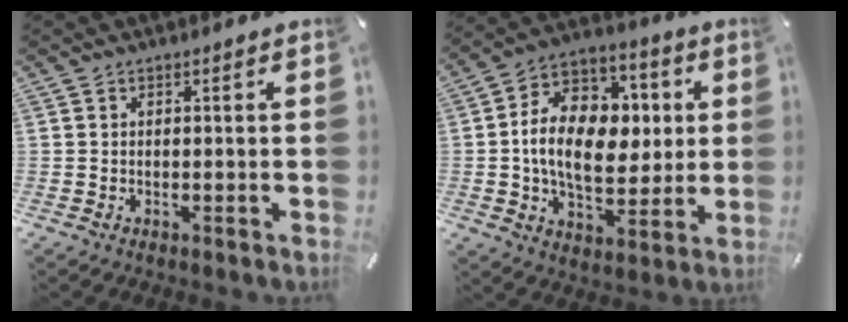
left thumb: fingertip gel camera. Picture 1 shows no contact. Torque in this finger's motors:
{"motor_torque": [2.40, 2.60, 1.75, -0.99, 0.59]}